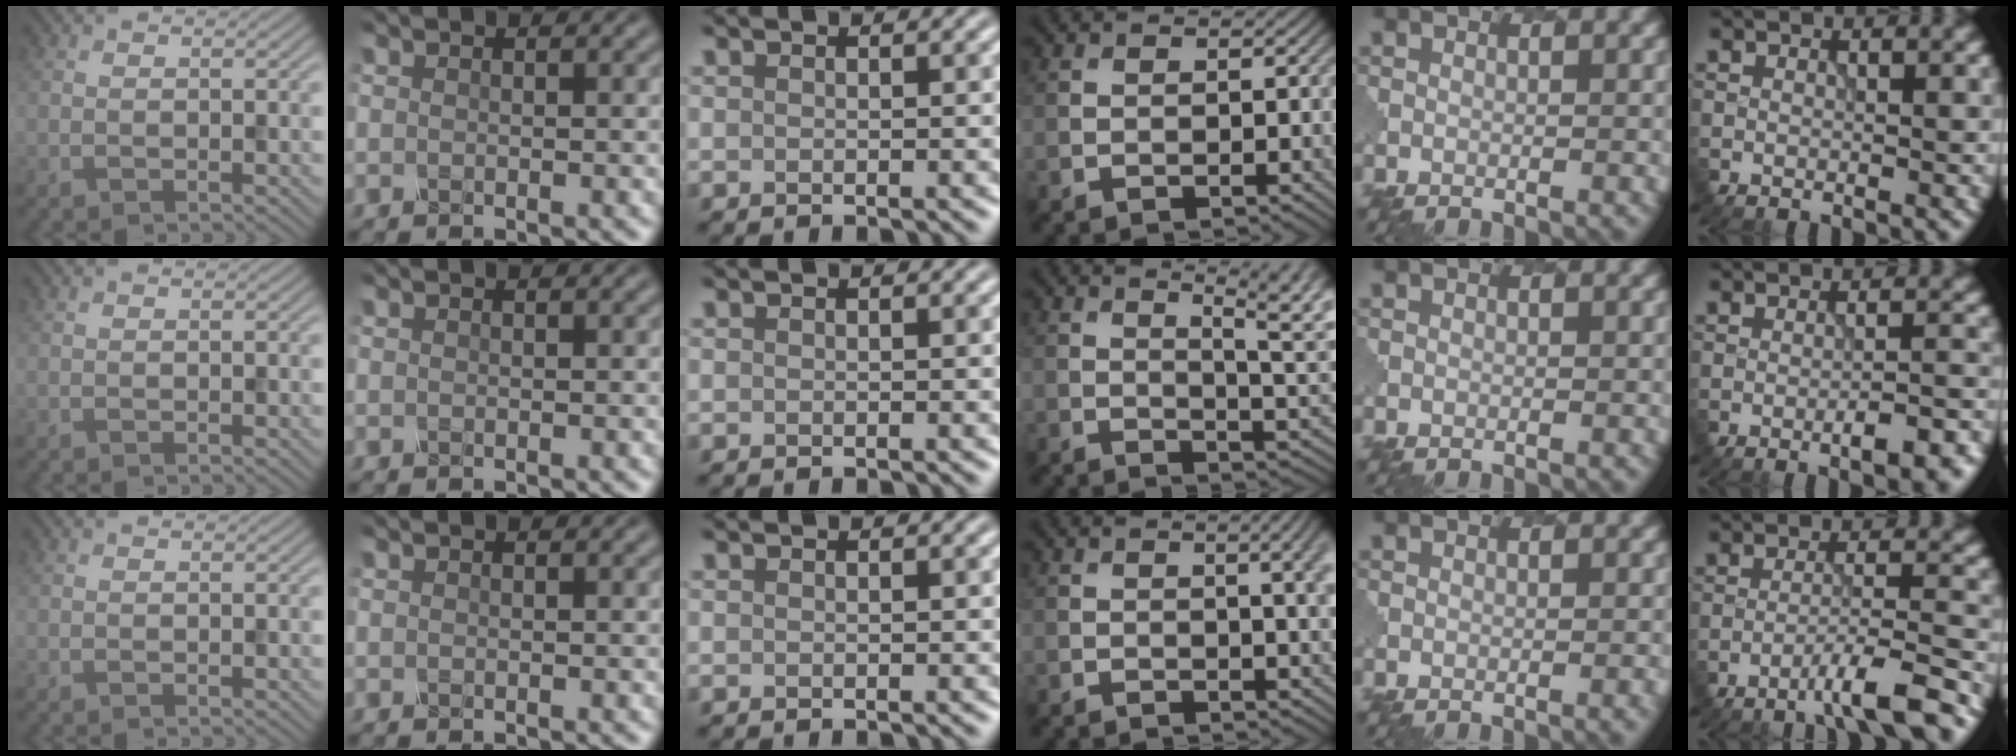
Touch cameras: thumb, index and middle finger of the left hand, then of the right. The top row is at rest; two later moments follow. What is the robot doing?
{"motion": "pour", "object": "mug"}